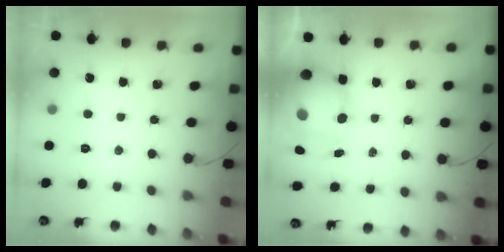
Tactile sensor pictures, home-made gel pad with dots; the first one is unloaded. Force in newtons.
{"total": 10.4, "press": 10.0, "slide": 2.6}